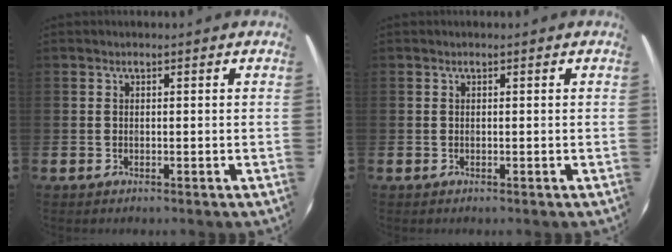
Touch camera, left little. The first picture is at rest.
{"total": 0.0}